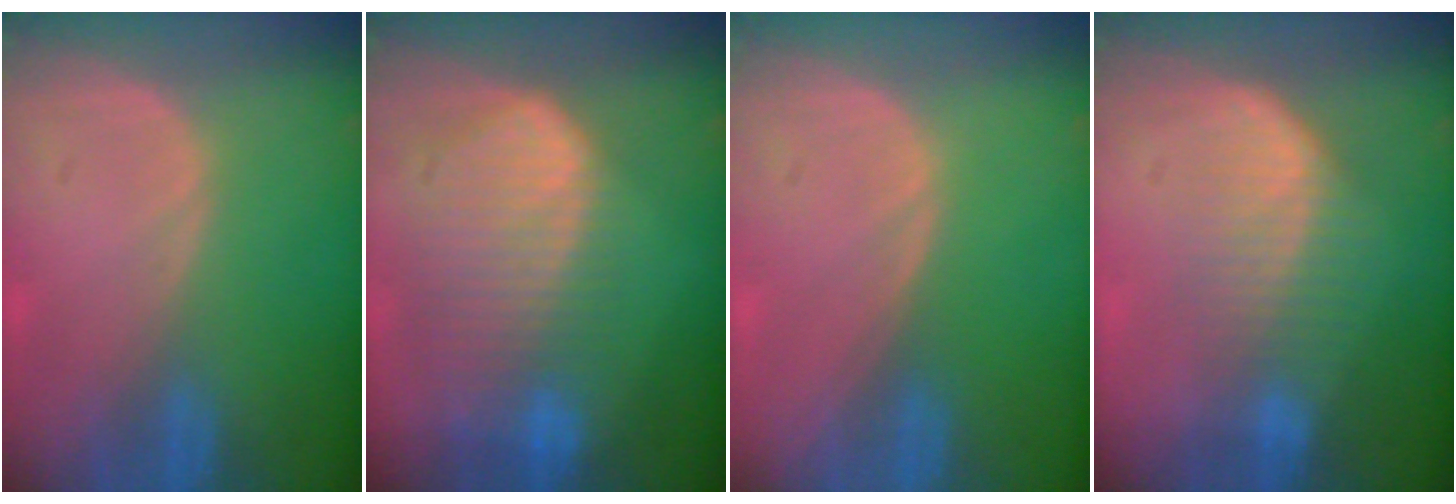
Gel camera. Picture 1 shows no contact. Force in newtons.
{"total": 10.4, "press": 9.0, "slide": 5.3}
{"total": 0.0}
{"total": 6.8, "press": 6.3, "slide": 2.5}